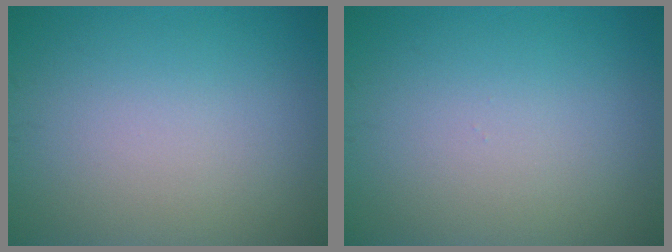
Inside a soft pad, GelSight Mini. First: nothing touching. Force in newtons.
{"total": 0.0}